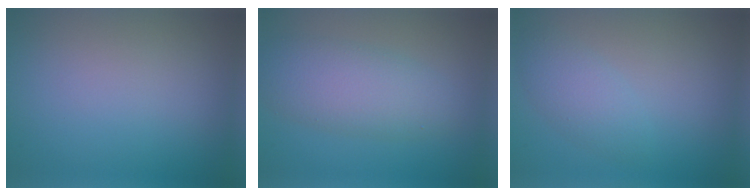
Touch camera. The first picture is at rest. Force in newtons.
{"total": 5.3, "press": 5.3, "slide": 0.3}
{"total": 2.5, "press": 2.5, "slide": 0.1}